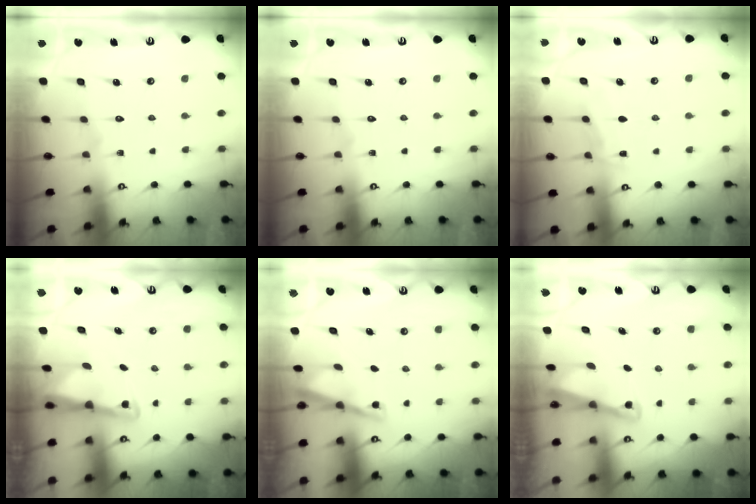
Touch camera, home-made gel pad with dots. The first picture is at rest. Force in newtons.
{"total": 0.0}
{"total": 4.4, "press": 4.3, "slide": 0.6}
{"total": 3.0, "press": 3.0, "slide": 0.3}
{"total": 2.9, "press": 2.9, "slide": 0.2}
{"total": 2.1, "press": 2.1, "slide": 0.4}